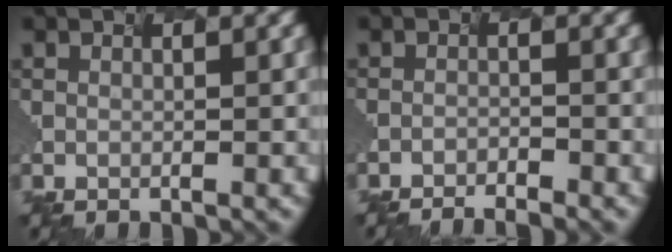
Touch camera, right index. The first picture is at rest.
{"total": 3.7, "force": [-3.6, -0.7, 0.0], "torque": [-0.019, 0.002, -0.042]}